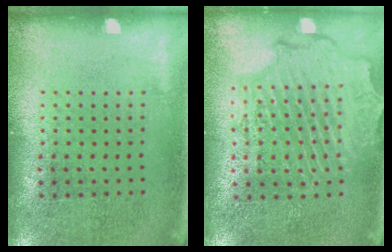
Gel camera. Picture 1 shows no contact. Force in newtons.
{"total": 2.3, "press": 2.2, "slide": 0.6}